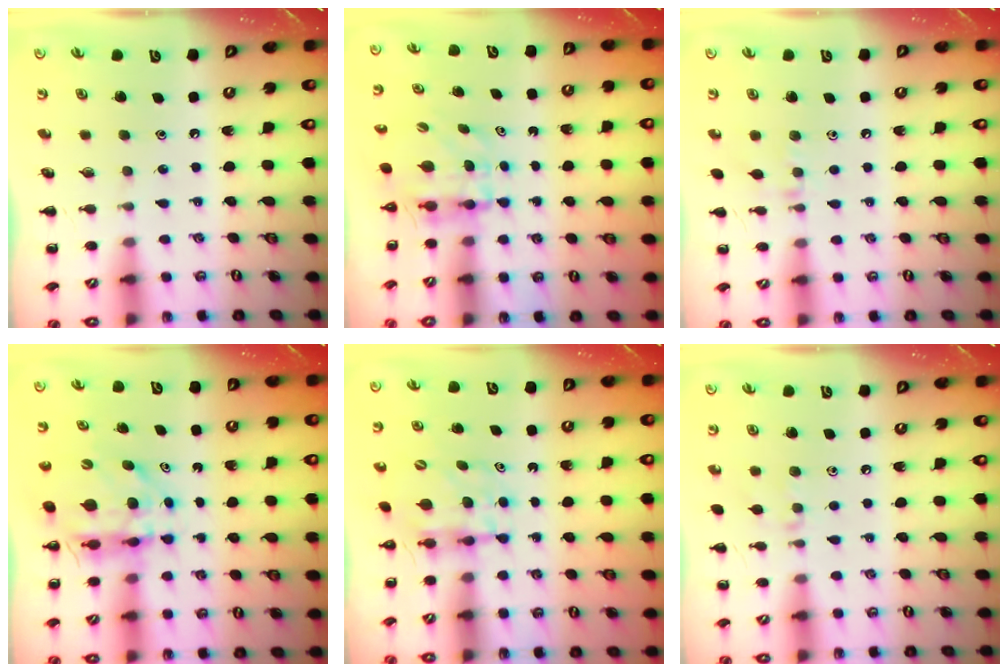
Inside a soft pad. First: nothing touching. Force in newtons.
{"total": 3.9, "press": 3.9, "slide": 0.1}
{"total": 6.4, "press": 6.1, "slide": 1.8}
{"total": 7.2, "press": 6.6, "slide": 2.9}
{"total": 5.4, "press": 5.3, "slide": 0.6}
{"total": 6.0, "press": 5.7, "slide": 2.0}